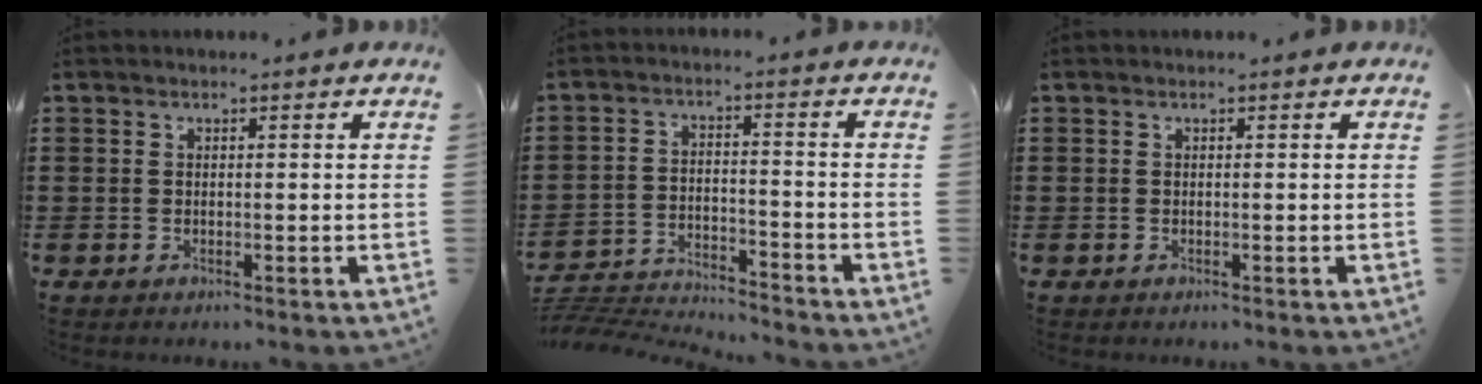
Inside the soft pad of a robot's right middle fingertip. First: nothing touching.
{"total": 4.3, "force": [-4.3, 0.5, 0.4], "torque": [-0.027, 0.000, -0.097]}
{"total": 0.0}